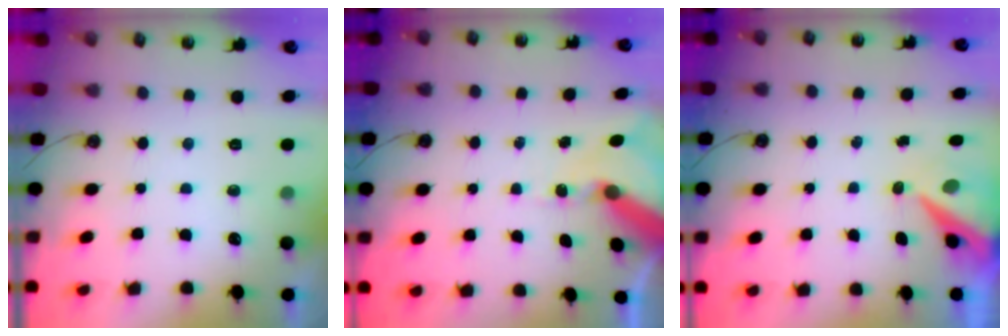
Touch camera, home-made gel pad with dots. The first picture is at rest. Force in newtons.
{"total": 10.3, "press": 10.2, "slide": 1.4}
{"total": 8.6, "press": 8.6, "slide": 1.1}